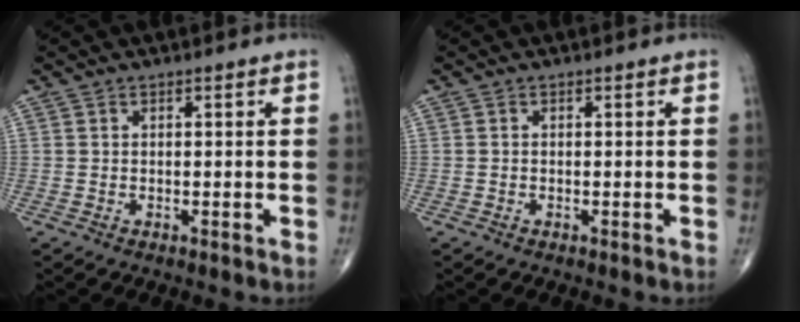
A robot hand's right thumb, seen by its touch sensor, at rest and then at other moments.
{"total": 0.0}